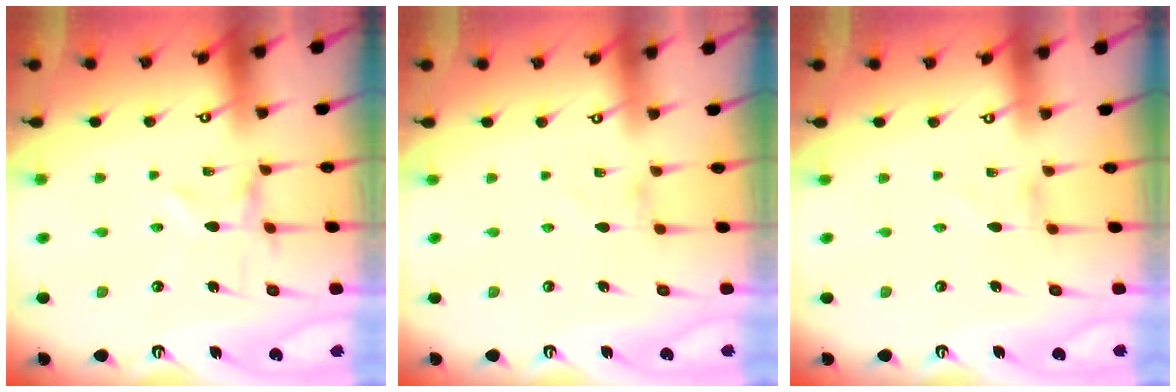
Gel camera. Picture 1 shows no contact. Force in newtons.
{"total": 0.6, "press": 0.6, "slide": 0.1}
{"total": 0.6, "press": 0.6, "slide": 0.1}